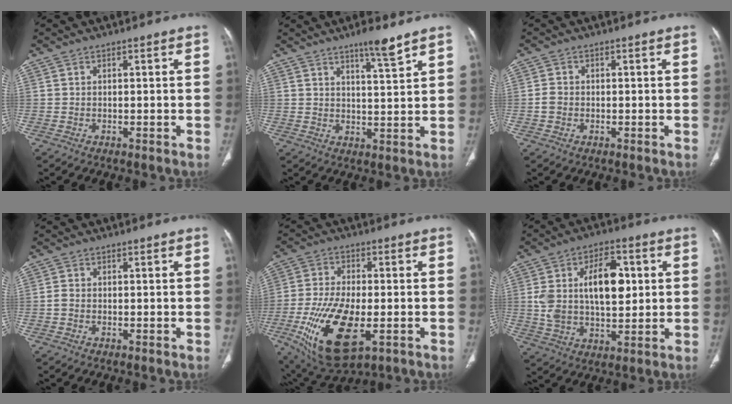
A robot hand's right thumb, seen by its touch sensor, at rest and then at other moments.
{"total": 5.6, "force": [4.1, 0.3, 3.7], "torque": [-0.052, -0.032, 0.067]}
{"total": 1.9, "force": [-0.4, 1.6, 1.0], "torque": [-0.016, 0.006, -0.009]}
{"total": 1.1, "force": [-0.3, 0.8, 0.7], "torque": [-0.015, 0.000, -0.008]}
{"total": 17.6, "force": [-5.4, 8.0, 14.7], "torque": [-0.285, -0.007, -0.081]}
{"total": 15.0, "force": [2.7, 8.2, 12.2], "torque": [-0.192, 0.005, 0.051]}